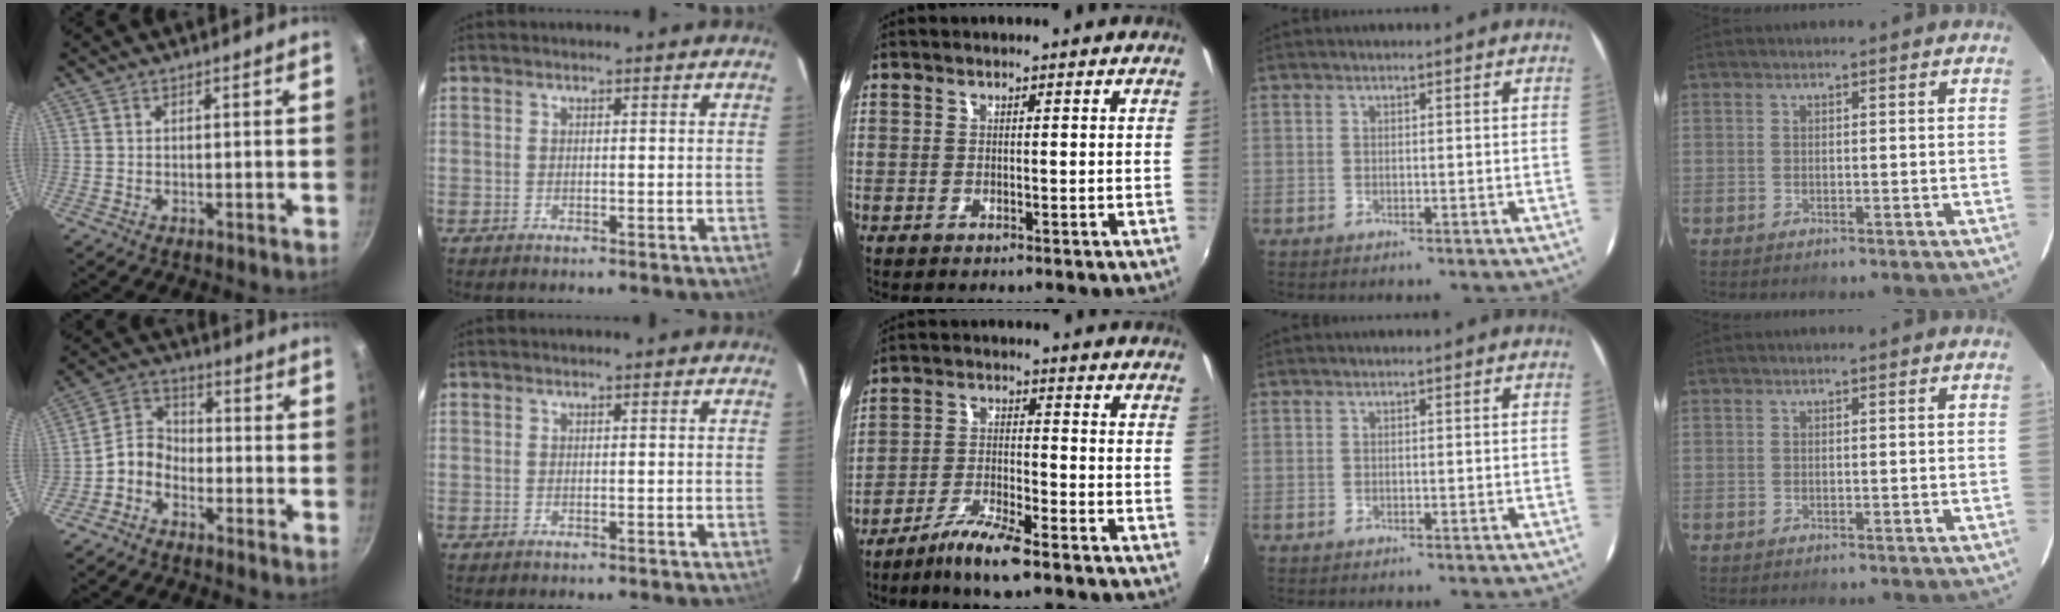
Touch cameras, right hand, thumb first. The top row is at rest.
{"thumb": {"total": 5.1, "force": [-2.8, 3.8, 1.8], "torque": [-0.017, 0.040, -0.070]}, "middle": {"total": 7.8, "force": [-6.0, 0.9, 4.9], "torque": [-0.110, -0.006, -0.115]}}